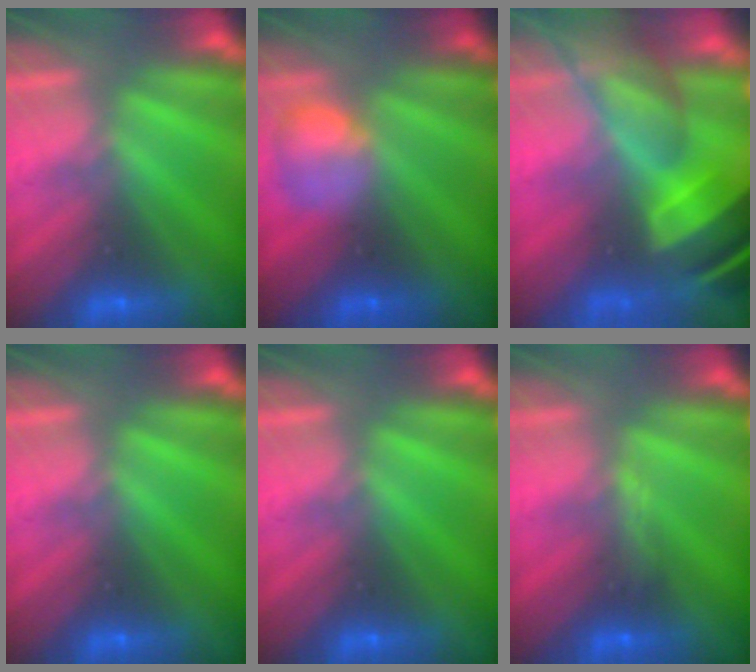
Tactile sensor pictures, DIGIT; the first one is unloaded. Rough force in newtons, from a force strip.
{"total": 2.3}
{"total": 9.3}
{"total": 0.0}
{"total": 0.0}
{"total": 2.9}